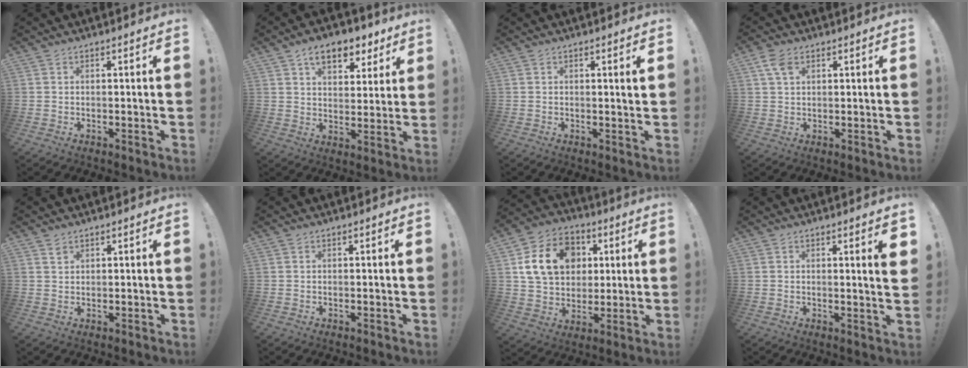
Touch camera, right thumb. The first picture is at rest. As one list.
[{"total": 10.5, "force": [6.3, 6.0, 5.9], "torque": [-0.074, -0.033, 0.112]}, {"total": 1.6, "force": [0.8, -0.3, 1.4], "torque": [-0.014, -0.007, 0.009]}, {"total": 4.9, "force": [2.3, 2.8, 3.3], "torque": [-0.060, -0.003, 0.044]}, {"total": 1.5, "force": [1.2, 0.8, 0.5], "torque": [0.007, -0.009, 0.019]}, {"total": 0.0}, {"total": 17.5, "force": [4.7, 13.8, 9.6], "torque": [-0.156, 0.000, 0.097]}, {"total": 4.2, "force": [1.5, -0.1, 3.9], "torque": [-0.049, -0.012, 0.020]}]